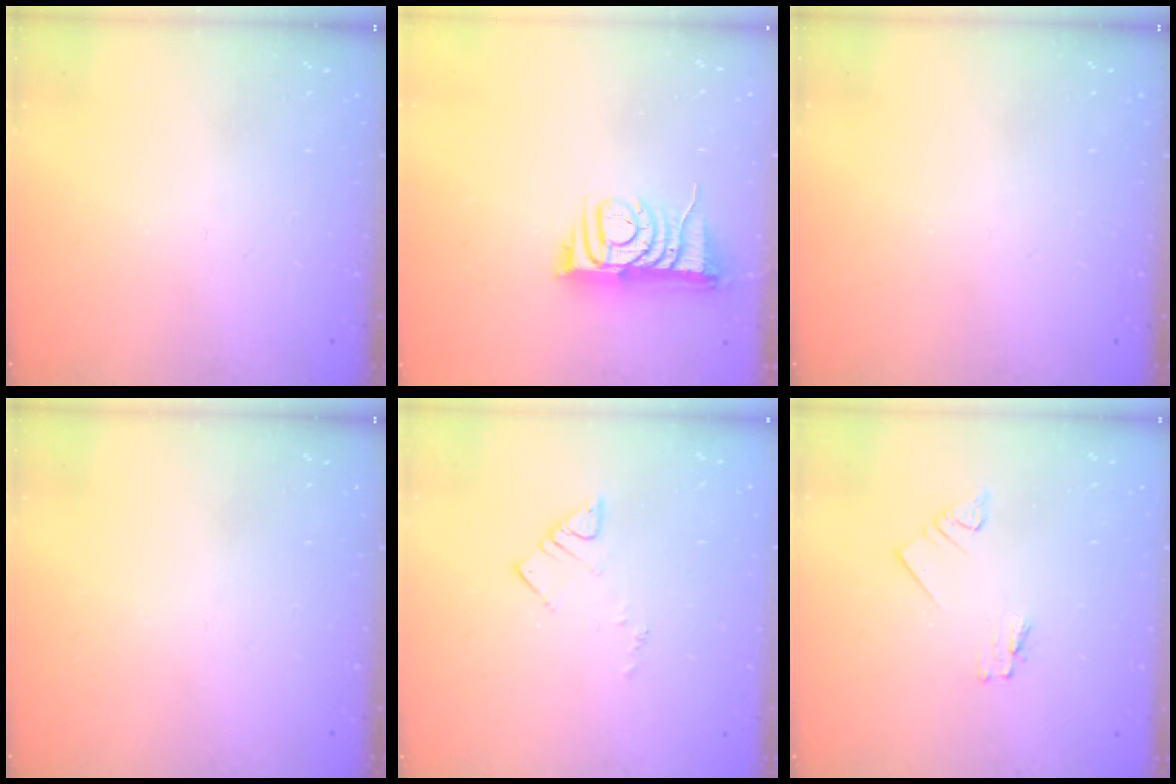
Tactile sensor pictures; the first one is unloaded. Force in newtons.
{"total": 8.0, "press": 8.0, "slide": 0.4}
{"total": 0.0}
{"total": 0.0}
{"total": 4.5, "press": 4.5, "slide": 0.4}
{"total": 1.8, "press": 1.7, "slide": 0.2}